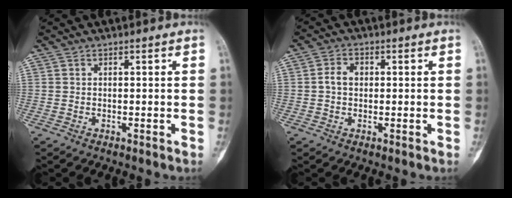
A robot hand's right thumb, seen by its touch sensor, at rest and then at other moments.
{"total": 3.1, "force": [0.1, 2.3, 2.0], "torque": [-0.037, 0.011, -0.001]}